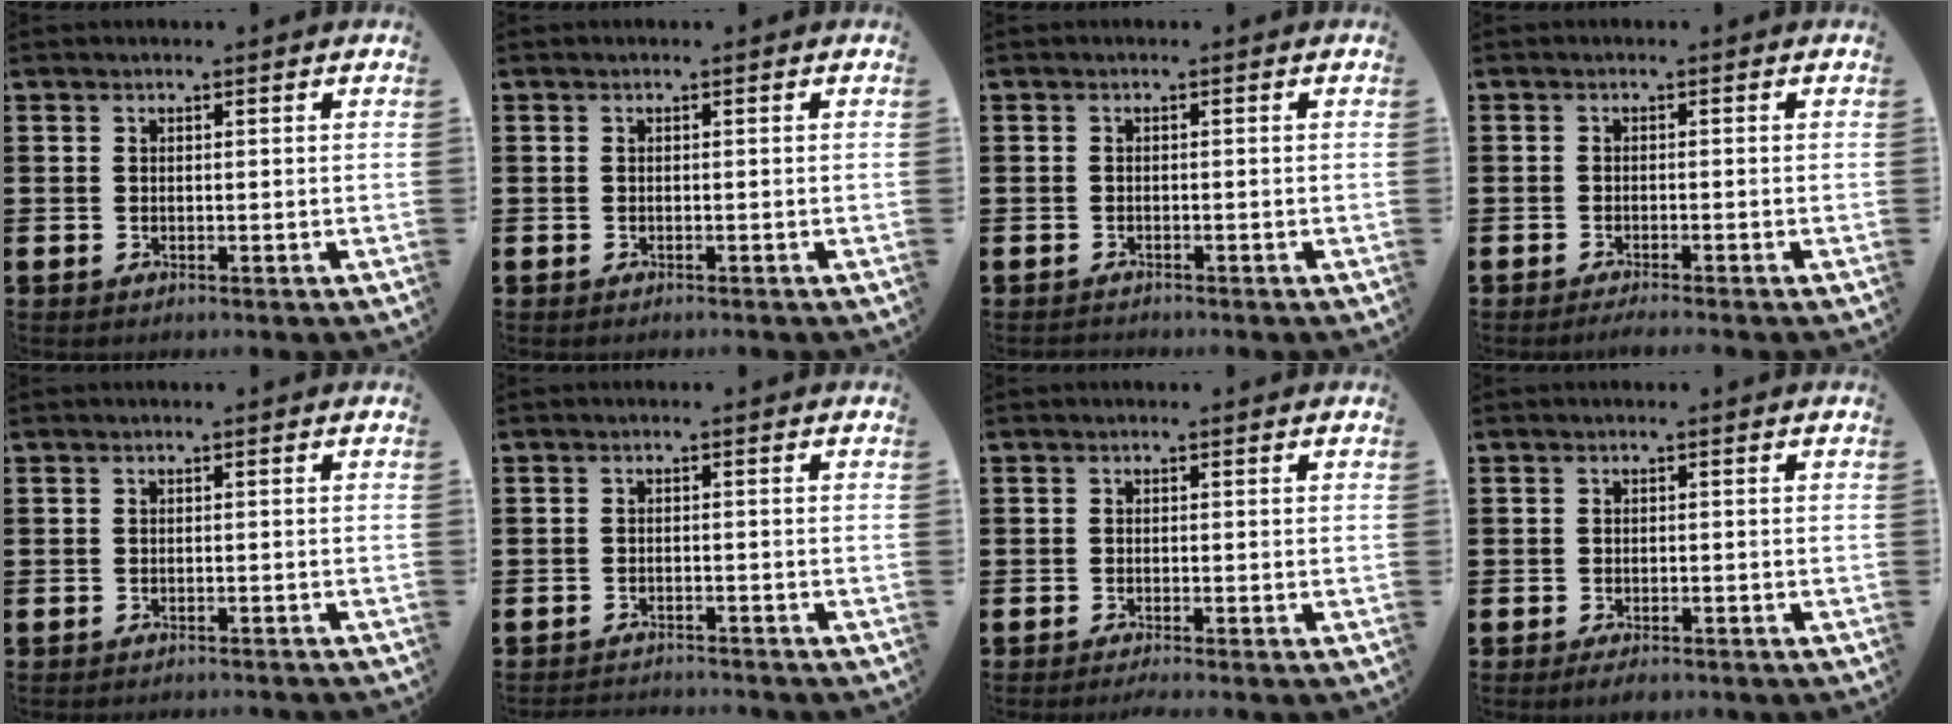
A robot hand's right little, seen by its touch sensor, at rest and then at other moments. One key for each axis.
{"total": 0.0}
{"total": 0.6, "fx": -0.6, "fy": 0.0, "fz": -0.1, "tx": -0.001, "ty": -0.002, "tz": -0.012}
{"total": 0.9, "fx": -0.7, "fy": -0.1, "fz": 0.6, "tx": -0.010, "ty": -0.001, "tz": -0.013}
{"total": 0.7, "fx": -0.7, "fy": -0.1, "fz": 0.0, "tx": 0.001, "ty": -0.001, "tz": -0.014}
{"total": 1.5, "fx": -1.5, "fy": -0.1, "fz": -0.1, "tx": -0.002, "ty": 0.003, "tz": -0.032}
{"total": 0.9, "fx": -0.7, "fy": 0.0, "fz": 0.5, "tx": -0.008, "ty": -0.003, "tz": -0.013}
{"total": 1.0, "fx": -0.7, "fy": 0.3, "fz": 0.7, "tx": -0.008, "ty": -0.004, "tz": -0.015}